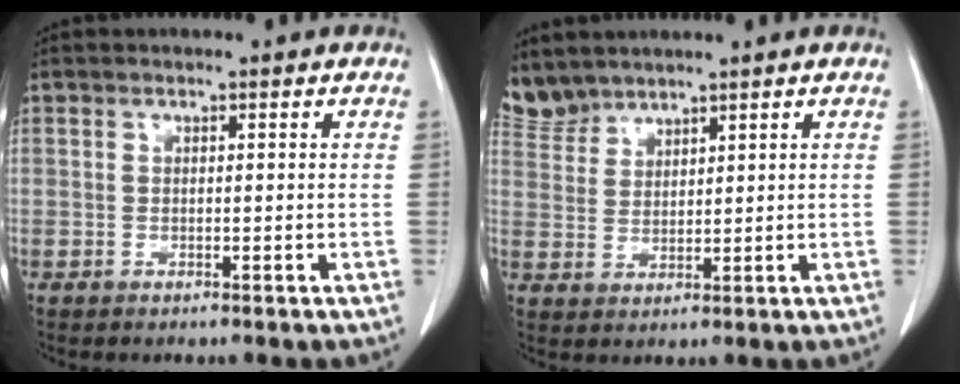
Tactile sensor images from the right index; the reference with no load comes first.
{"total": 5.1, "force": [5.0, 1.0, 0.2], "torque": [-0.013, 0.007, 0.114]}